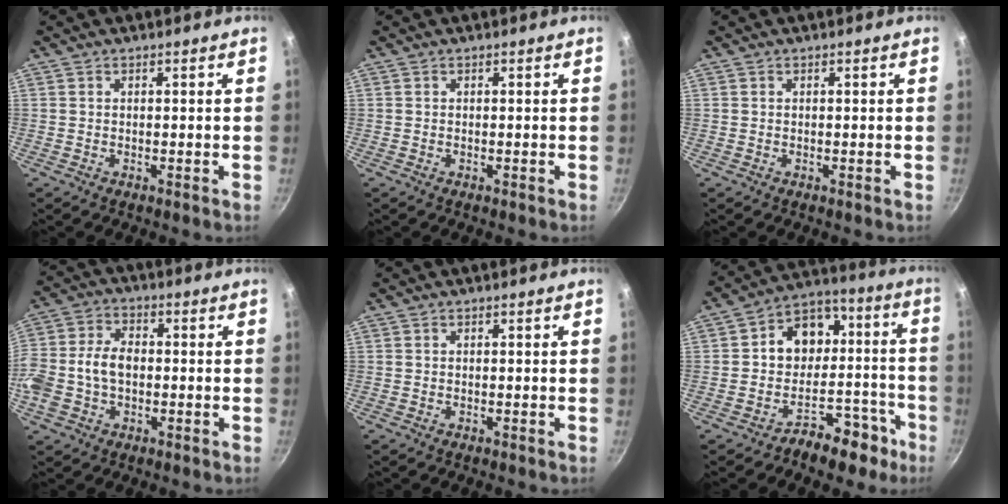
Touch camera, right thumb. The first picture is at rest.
{"total": 0.0}
{"total": 0.0}
{"total": 11.3, "force": [-1.3, 7.8, 8.1], "torque": [-0.157, 0.028, -0.036]}
{"total": 0.0}
{"total": 15.7, "force": [-6.4, 12.8, 6.4], "torque": [-0.006, 0.098, -0.086]}